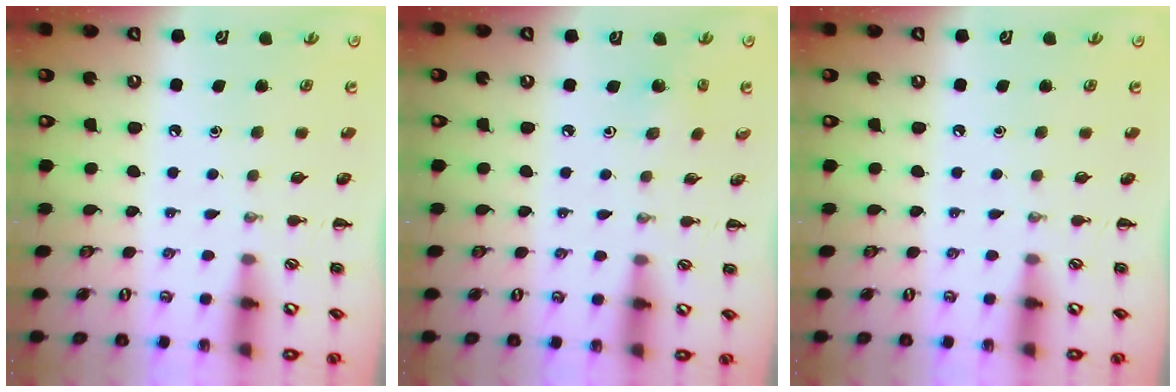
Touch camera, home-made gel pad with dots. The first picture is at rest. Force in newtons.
{"total": 2.6, "press": 2.4, "slide": 0.8}
{"total": 0.0}